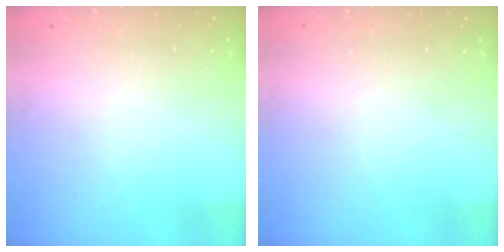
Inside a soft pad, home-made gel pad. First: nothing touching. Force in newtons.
{"total": 1.5, "press": 1.5, "slide": 0.1}